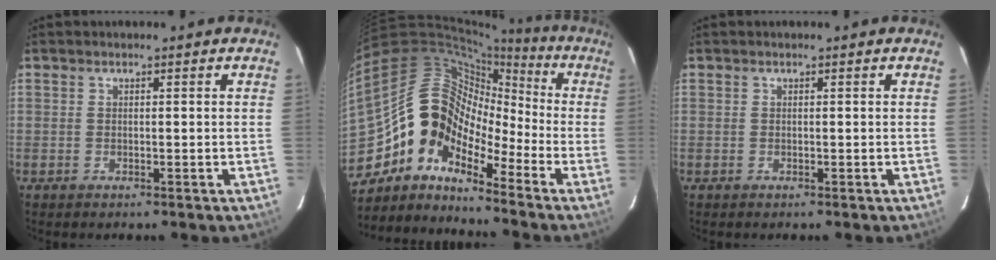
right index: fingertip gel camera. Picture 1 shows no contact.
{"total": 14.1, "force": [-8.0, 9.3, 6.9], "torque": [-0.119, 0.017, -0.177]}
{"total": 0.0}